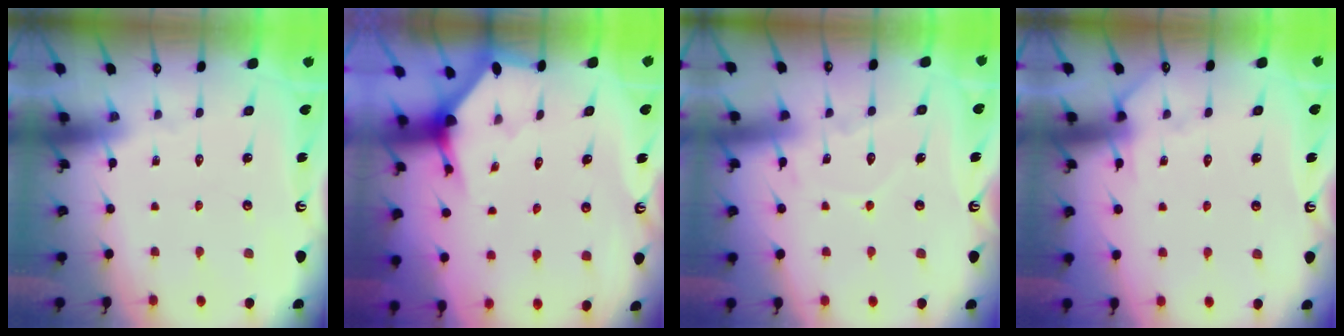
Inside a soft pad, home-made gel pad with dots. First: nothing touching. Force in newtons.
{"total": 3.1, "press": 3.1, "slide": 0.1}
{"total": 8.8, "press": 8.8, "slide": 0.9}
{"total": 4.4, "press": 4.3, "slide": 0.6}